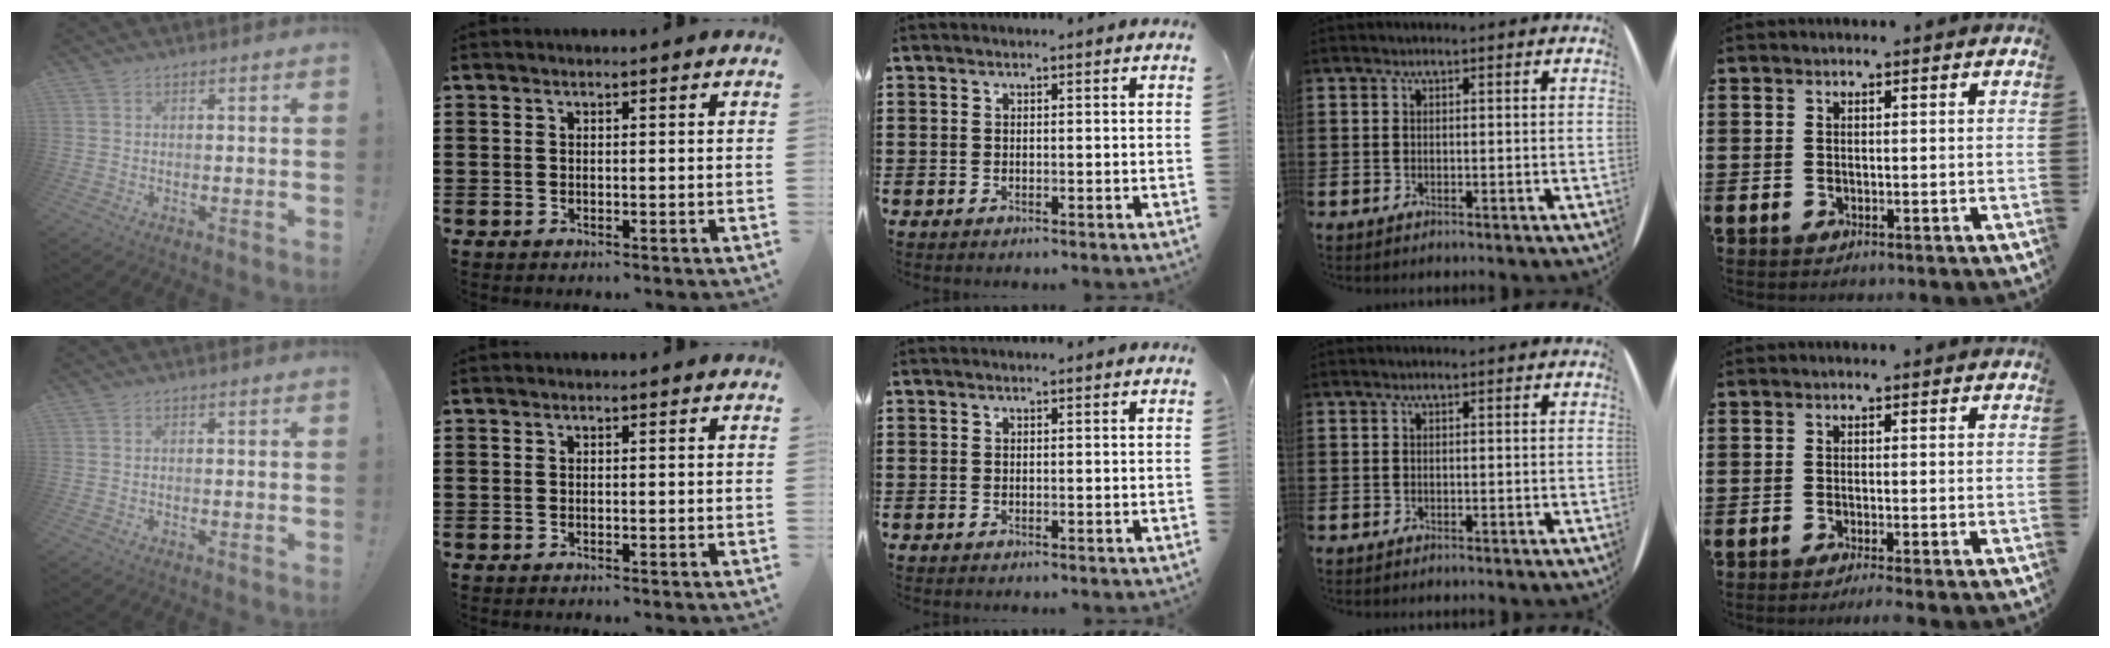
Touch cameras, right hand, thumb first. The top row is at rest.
{"little": {"total": 0.8, "force": [-0.5, 0.0, 0.7], "torque": [-0.011, -0.002, -0.009]}}